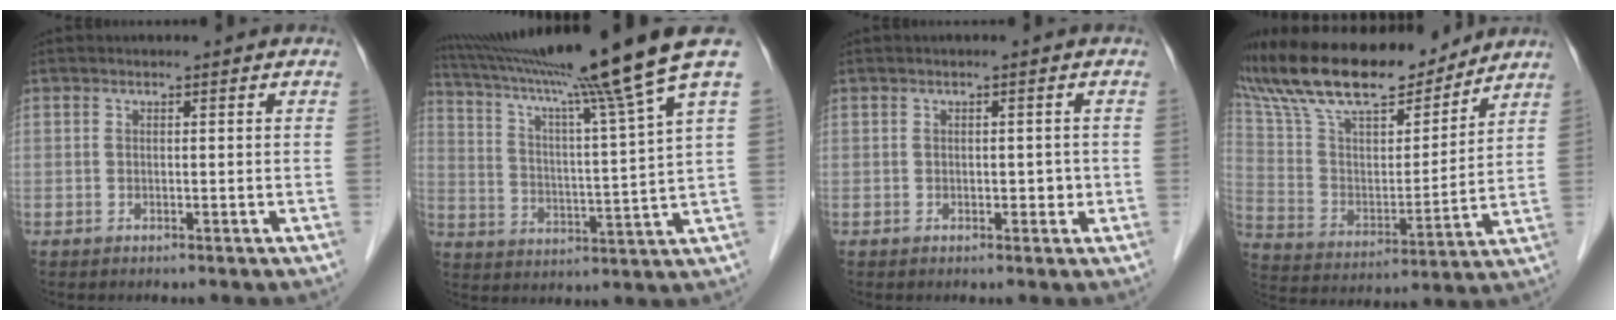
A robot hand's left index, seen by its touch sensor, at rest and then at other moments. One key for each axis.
{"total": 18.7, "fx": 15.4, "fy": -3.8, "fz": 9.9, "tx": -0.168, "ty": -0.033, "tz": 0.232}
{"total": 1.4, "fx": -0.3, "fy": 0.9, "fz": 1.1, "tx": -0.009, "ty": 0.000, "tz": -0.004}
{"total": 23.1, "fx": 19.5, "fy": 5.8, "fz": 10.9, "tx": -0.213, "ty": 0.020, "tz": 0.333}